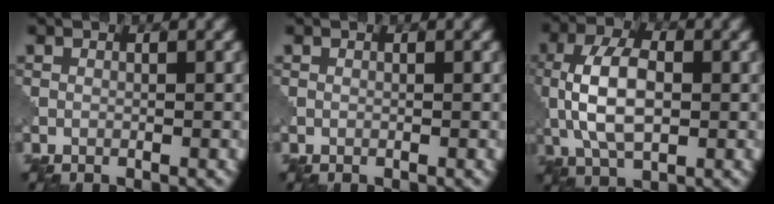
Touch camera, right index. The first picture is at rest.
{"total": 0.0}
{"total": 6.6, "force": [-0.1, 3.5, 5.6], "torque": [-0.120, 0.006, -0.007]}